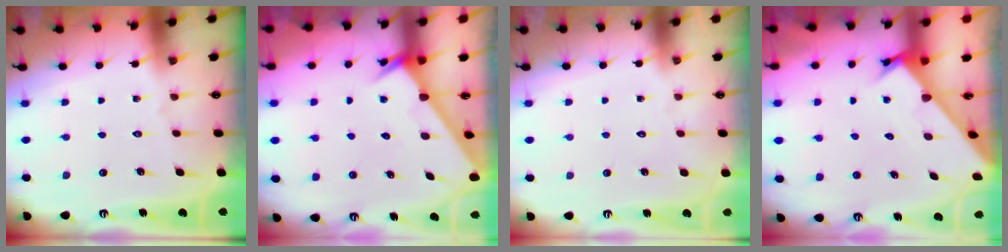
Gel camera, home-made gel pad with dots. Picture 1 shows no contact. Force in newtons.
{"total": 2.6, "press": 2.6, "slide": 0.0}
{"total": 1.6, "press": 1.6, "slide": 0.0}
{"total": 2.2, "press": 2.2, "slide": 0.1}